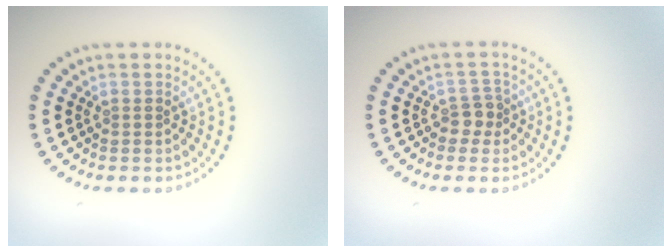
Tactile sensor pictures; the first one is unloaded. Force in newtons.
{"total": 1.8, "press": 1.5, "slide": 1.1}